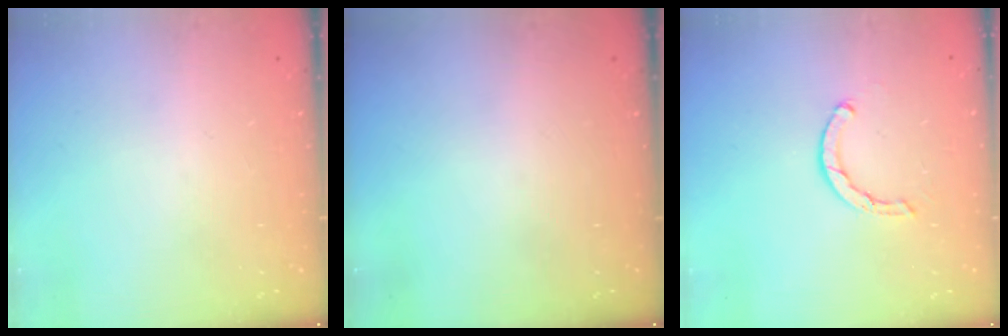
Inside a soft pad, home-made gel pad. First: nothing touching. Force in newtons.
{"total": 0.0}
{"total": 1.6, "press": 1.6, "slide": 0.1}